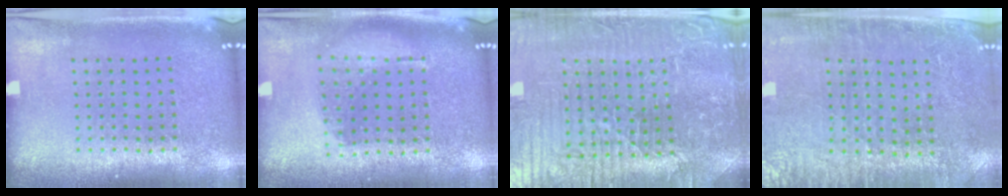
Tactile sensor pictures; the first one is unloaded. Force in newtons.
{"total": 1.3, "press": 1.1, "slide": 0.5}
{"total": 5.5, "press": 5.2, "slide": 1.5}
{"total": 3.4, "press": 3.0, "slide": 1.6}